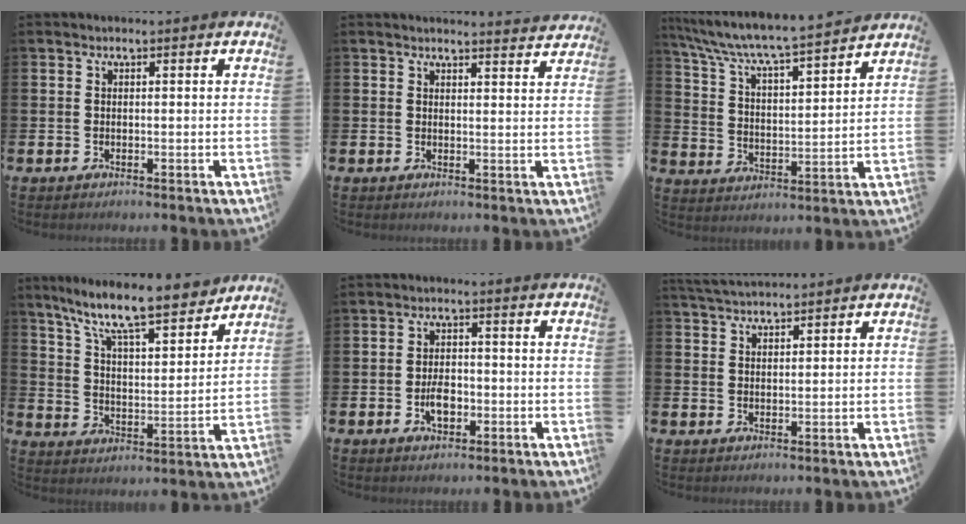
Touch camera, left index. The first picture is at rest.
{"total": 2.5, "force": [2.5, -0.1, -0.1], "torque": [0.008, -0.021, 0.042]}
{"total": 7.0, "force": [6.7, 0.2, 2.1], "torque": [-0.074, -0.058, 0.110]}
{"total": 10.9, "force": [9.6, 1.6, 5.0], "torque": [-0.122, -0.062, 0.163]}
{"total": 3.6, "force": [-1.0, 2.1, 2.8], "torque": [-0.039, 0.000, -0.020]}
{"total": 3.4, "force": [3.3, 0.4, 0.6], "torque": [-0.017, -0.013, 0.061]}